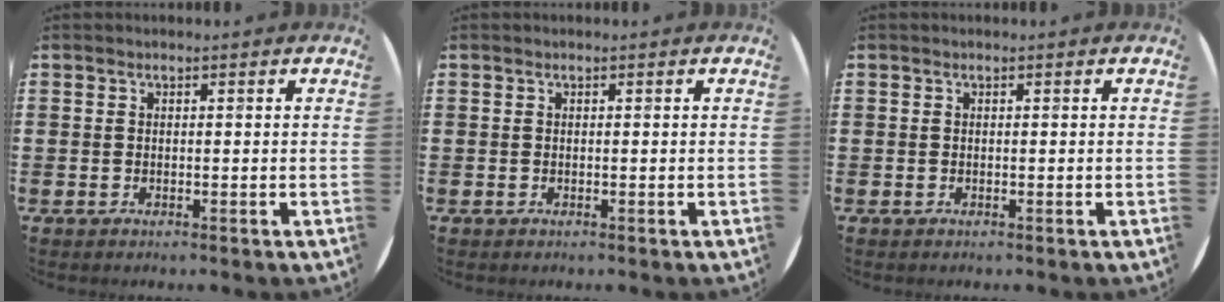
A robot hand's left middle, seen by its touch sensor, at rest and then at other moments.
{"total": 0.0}
{"total": 0.0}